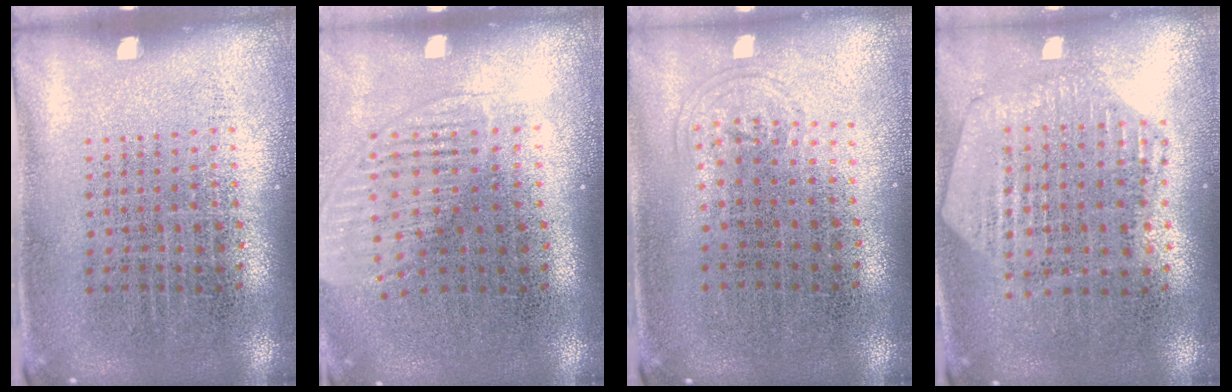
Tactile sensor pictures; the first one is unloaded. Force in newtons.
{"total": 1.3, "press": 1.1, "slide": 0.7}
{"total": 0.7, "press": 0.5, "slide": 0.5}
{"total": 1.1, "press": 1.1, "slide": 0.1}